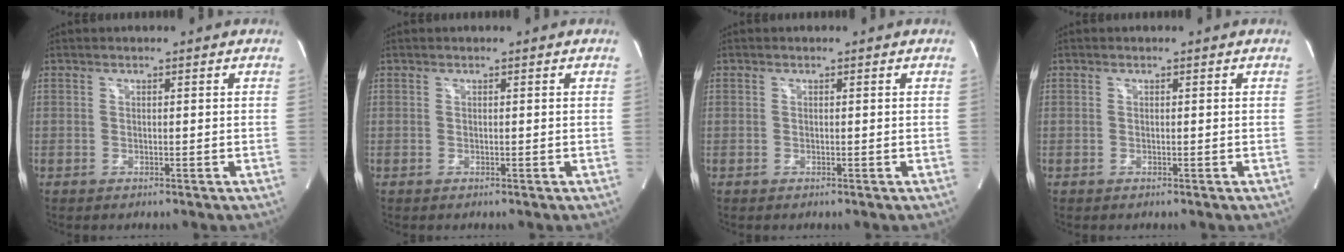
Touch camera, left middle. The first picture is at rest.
{"total": 0.0}
{"total": 0.0}
{"total": 0.0}